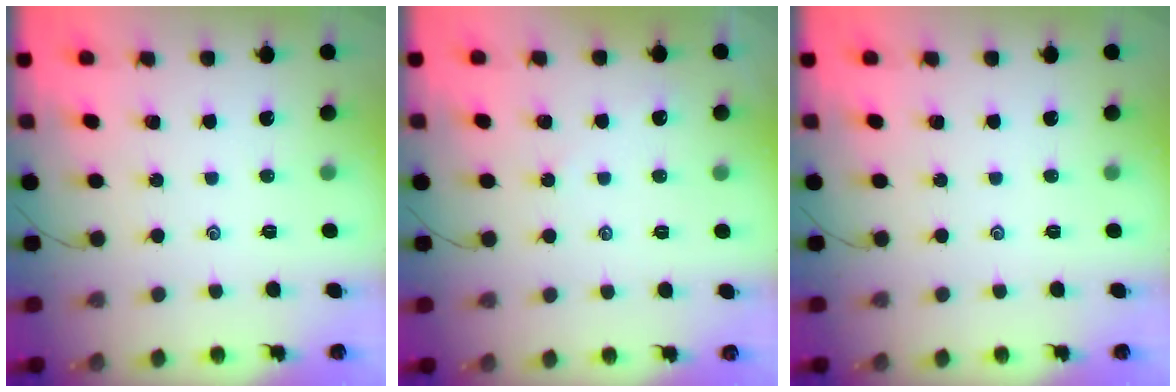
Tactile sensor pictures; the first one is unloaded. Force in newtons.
{"total": 1.4, "press": 1.4, "slide": 0.4}
{"total": 0.0}